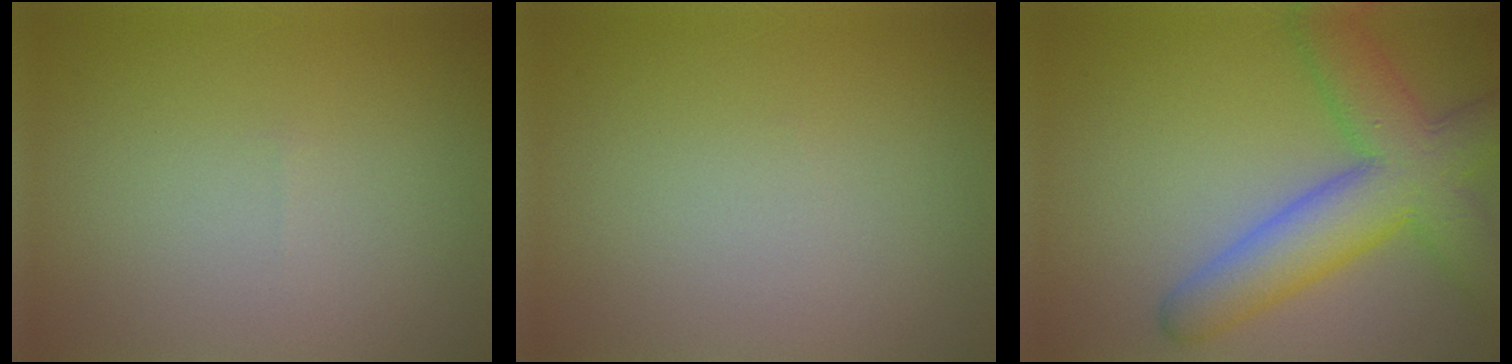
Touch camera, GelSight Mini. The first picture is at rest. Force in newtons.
{"total": 0.0}
{"total": 8.6, "press": 8.6, "slide": 0.4}